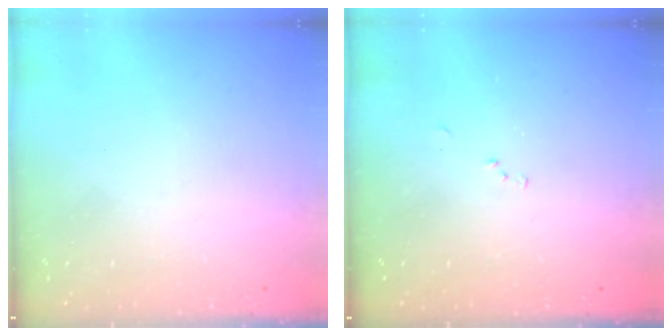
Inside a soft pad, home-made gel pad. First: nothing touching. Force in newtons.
{"total": 5.9, "press": 5.9, "slide": 0.7}